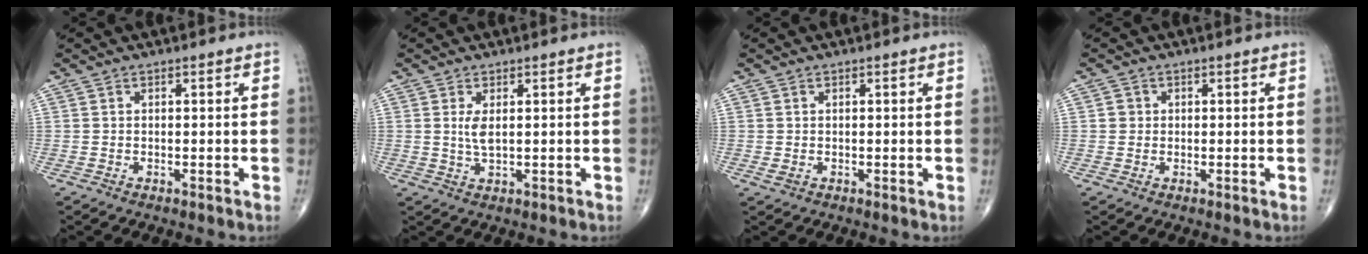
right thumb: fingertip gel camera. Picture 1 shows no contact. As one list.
[{"total": 2.8, "force": [0.6, 1.0, 2.6], "torque": [-0.055, -0.007, 0.017]}, {"total": 1.0, "force": [0.0, 0.7, 0.7], "torque": [-0.009, -0.003, 0.001]}, {"total": 1.5, "force": [0.2, 1.4, 0.3], "torque": [0.002, 0.002, 0.001]}]